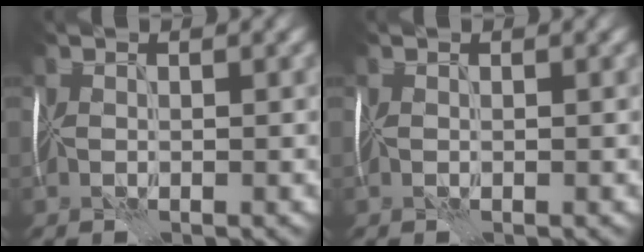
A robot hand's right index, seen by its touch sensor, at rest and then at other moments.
{"total": 0.0}